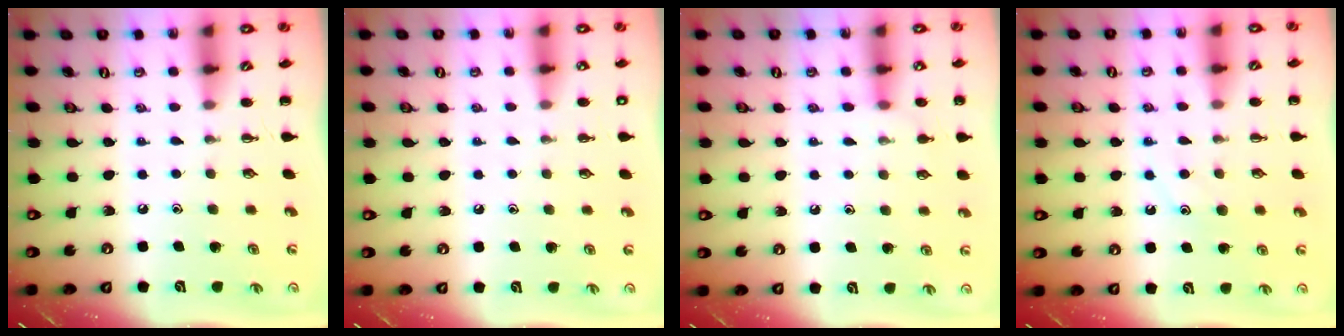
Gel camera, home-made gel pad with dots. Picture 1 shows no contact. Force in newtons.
{"total": 1.8, "press": 1.8, "slide": 0.3}
{"total": 5.9, "press": 5.8, "slide": 1.5}
{"total": 9.4, "press": 9.4, "slide": 0.7}